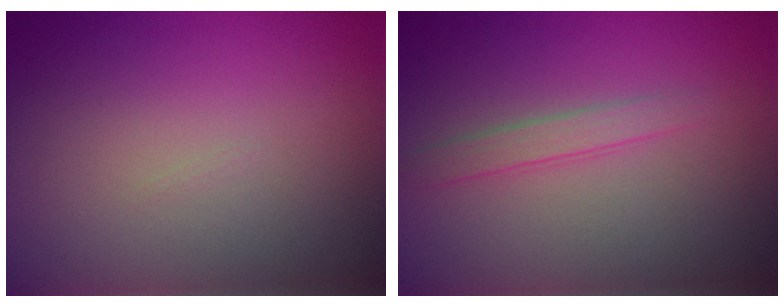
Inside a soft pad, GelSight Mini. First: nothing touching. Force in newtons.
{"total": 1.5, "press": 1.5, "slide": 0.1}